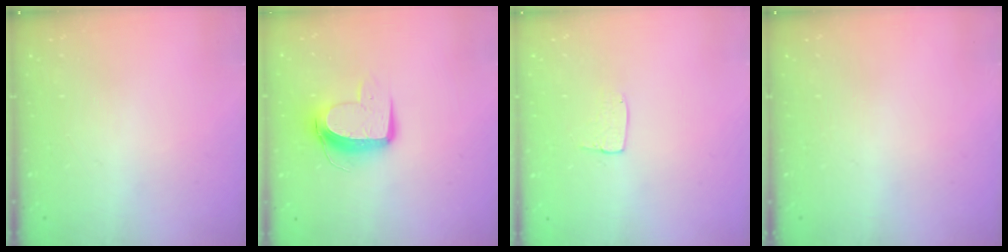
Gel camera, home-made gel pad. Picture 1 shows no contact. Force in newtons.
{"total": 10.6, "press": 10.6, "slide": 0.9}
{"total": 3.8, "press": 3.8, "slide": 0.2}
{"total": 0.0}